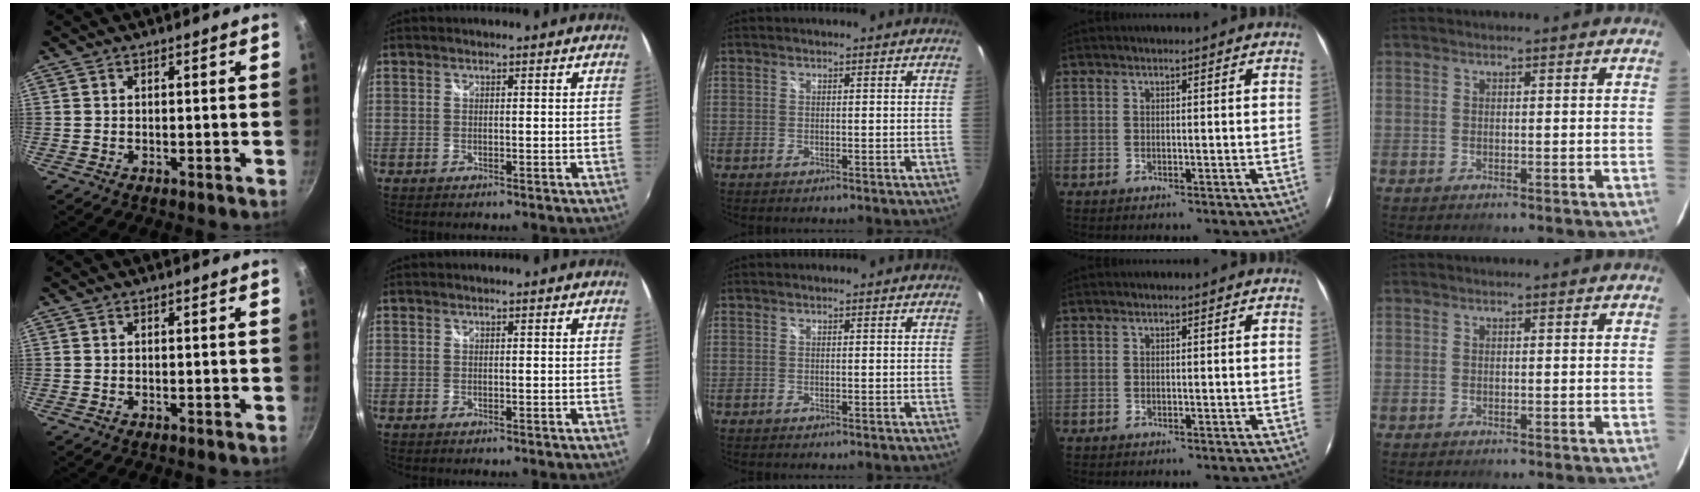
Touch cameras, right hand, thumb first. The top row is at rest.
{}